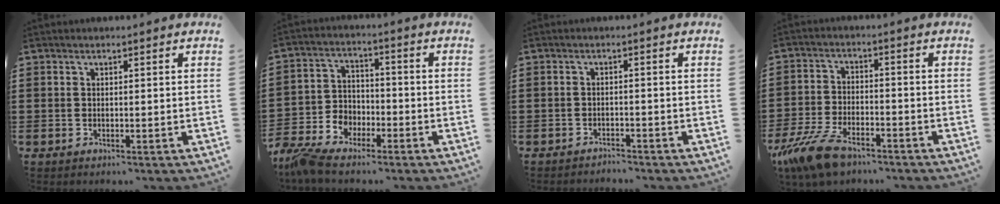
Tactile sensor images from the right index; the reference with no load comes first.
{"total": 6.0, "force": [-4.5, 3.3, 2.0], "torque": [-0.067, 0.008, -0.095]}
{"total": 1.7, "force": [-1.7, 0.0, -0.1], "torque": [-0.004, -0.001, -0.036]}
{"total": 8.8, "force": [-6.6, 3.1, 4.9], "torque": [-0.127, 0.006, -0.131]}